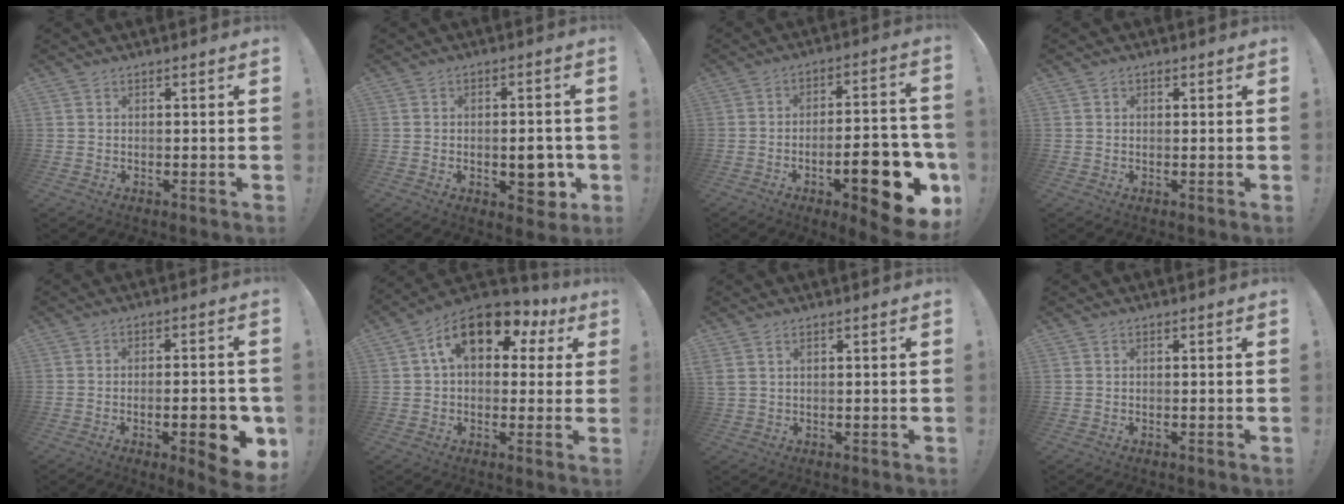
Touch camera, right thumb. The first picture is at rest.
{"total": 7.4, "force": [-1.8, 4.5, 5.7], "torque": [-0.060, 0.007, -0.024]}
{"total": 17.5, "force": [-7.5, 5.5, 14.8], "torque": [-0.186, 0.034, -0.107]}
{"total": 0.9, "force": [0.2, 0.8, 0.4], "torque": [-0.003, 0.002, 0.003]}
{"total": 10.6, "force": [-3.6, 3.3, 9.4], "torque": [-0.109, 0.005, -0.048]}
{"total": 15.8, "force": [6.5, 9.0, 11.2], "torque": [-0.181, -0.014, 0.116]}
{"total": 2.4, "force": [1.2, 1.3, 1.7], "torque": [-0.048, 0.002, 0.022]}
{"total": 0.0}